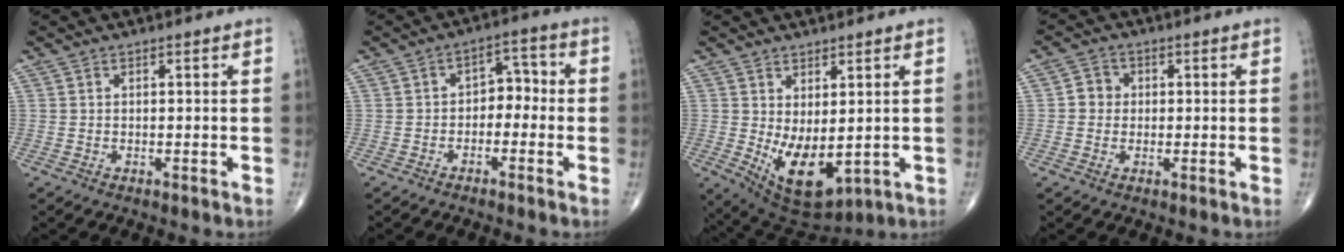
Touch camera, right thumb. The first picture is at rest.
{"total": 5.1, "force": [-1.4, 3.5, 3.3], "torque": [-0.022, 0.033, -0.036]}
{"total": 10.4, "force": [-0.5, 5.1, 9.0], "torque": [-0.135, -0.018, 0.019]}
{"total": 3.3, "force": [0.1, 3.0, 1.1], "torque": [0.001, 0.007, -0.006]}